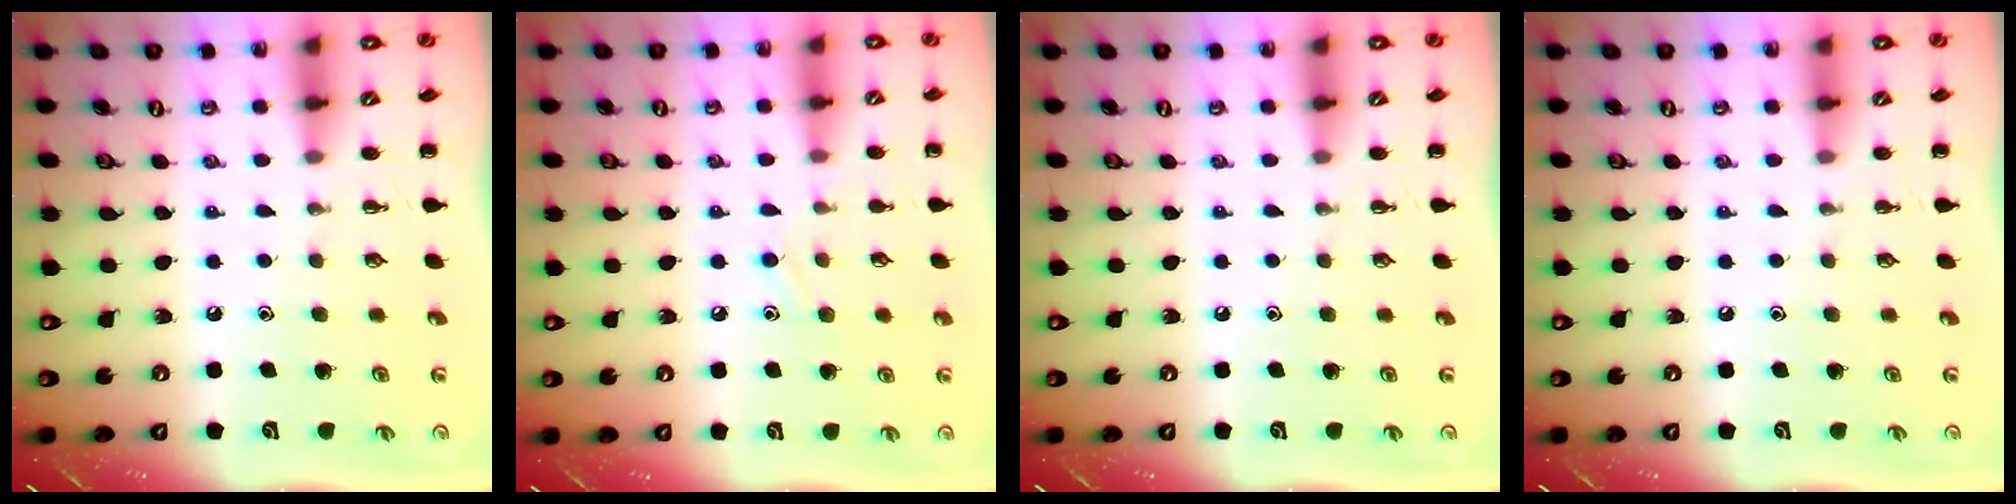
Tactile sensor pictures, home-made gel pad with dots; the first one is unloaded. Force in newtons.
{"total": 7.2, "press": 6.8, "slide": 2.4}
{"total": 0.0}
{"total": 0.0}